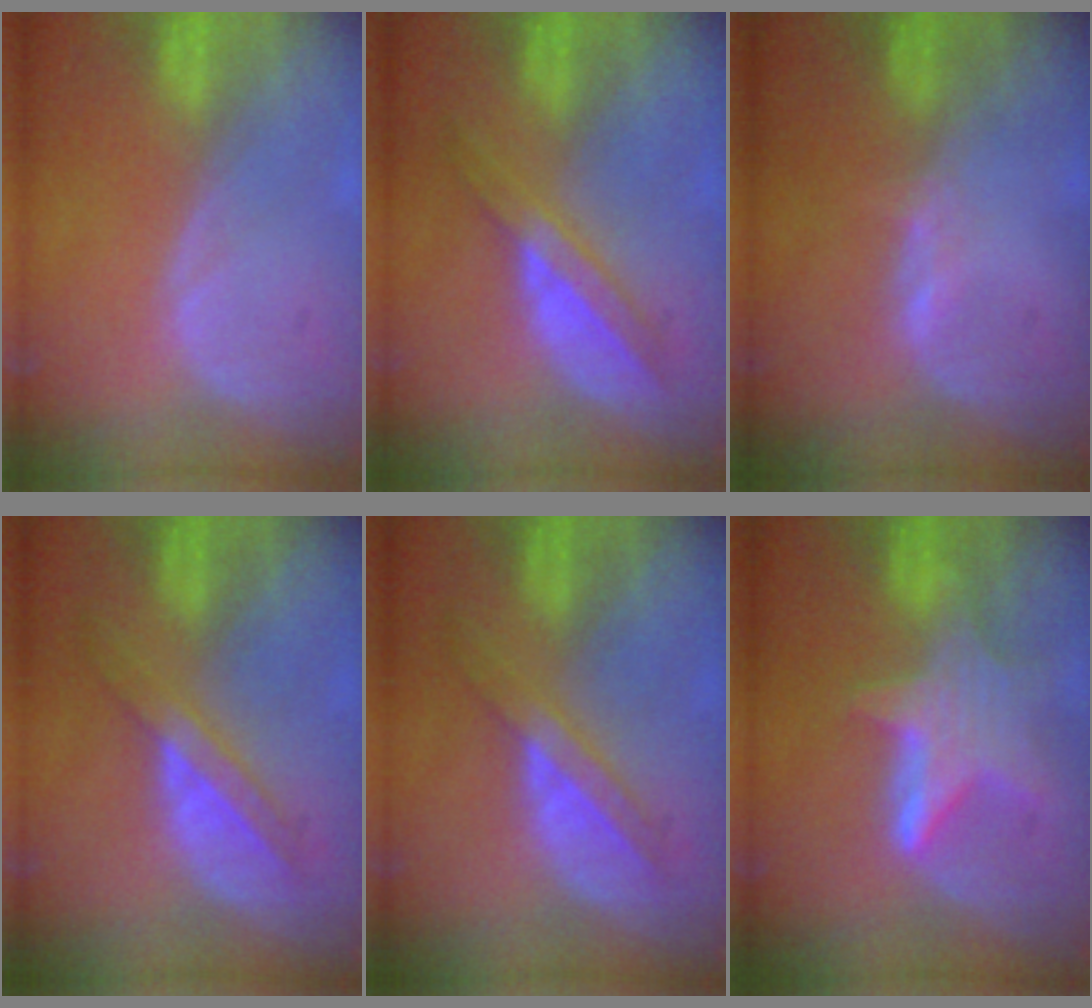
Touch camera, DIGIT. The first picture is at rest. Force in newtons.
{"total": 5.9, "press": 5.3, "slide": 2.5}
{"total": 1.1, "press": 1.1, "slide": 0.3}
{"total": 5.9, "press": 5.2, "slide": 2.9}
{"total": 5.9, "press": 5.2, "slide": 2.9}
{"total": 6.7, "press": 6.5, "slide": 1.7}